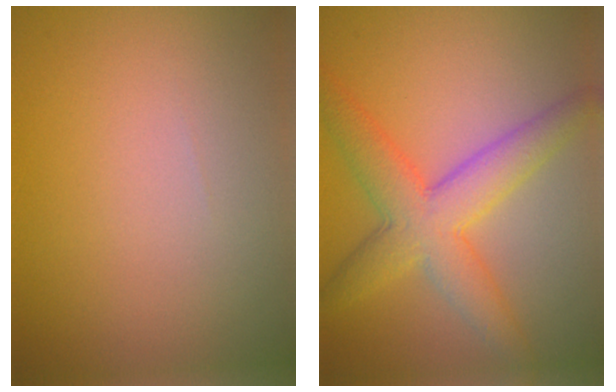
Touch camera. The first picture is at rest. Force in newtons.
{"total": 6.1, "press": 6.1, "slide": 0.1}